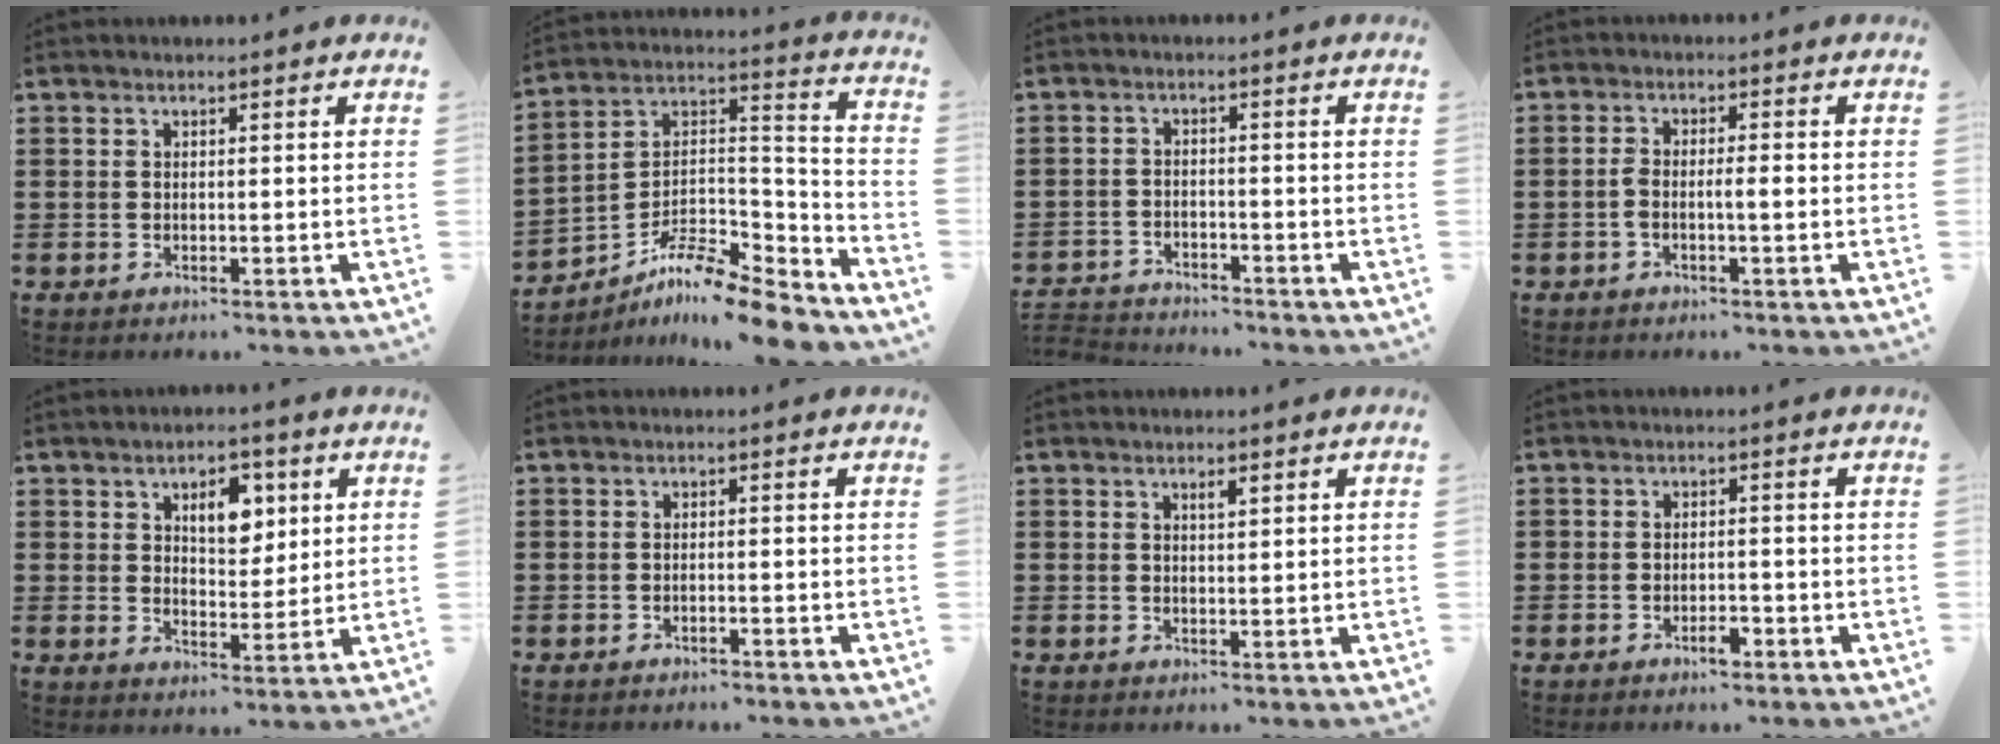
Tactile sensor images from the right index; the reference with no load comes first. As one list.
[{"total": 9.5, "force": [-8.4, 1.7, 4.1], "torque": [-0.078, 0.015, -0.171]}, {"total": 2.5, "force": [-2.5, 0.3, -0.3], "torque": [-0.003, 0.001, -0.055]}, {"total": 2.7, "force": [-0.8, 0.5, 2.5], "torque": [-0.055, 0.000, -0.019]}, {"total": 6.1, "force": [2.5, 3.5, 4.3], "torque": [-0.063, 0.002, 0.035]}, {"total": 0.7, "force": [-0.7, 0.0, 0.1], "torque": [-0.005, -0.001, -0.014]}, {"total": 1.3, "force": [0.6, 0.4, 1.1], "torque": [-0.021, 0.004, 0.010]}, {"total": 2.1, "force": [-1.4, 0.9, 1.2], "torque": [-0.026, 0.001, -0.027]}]